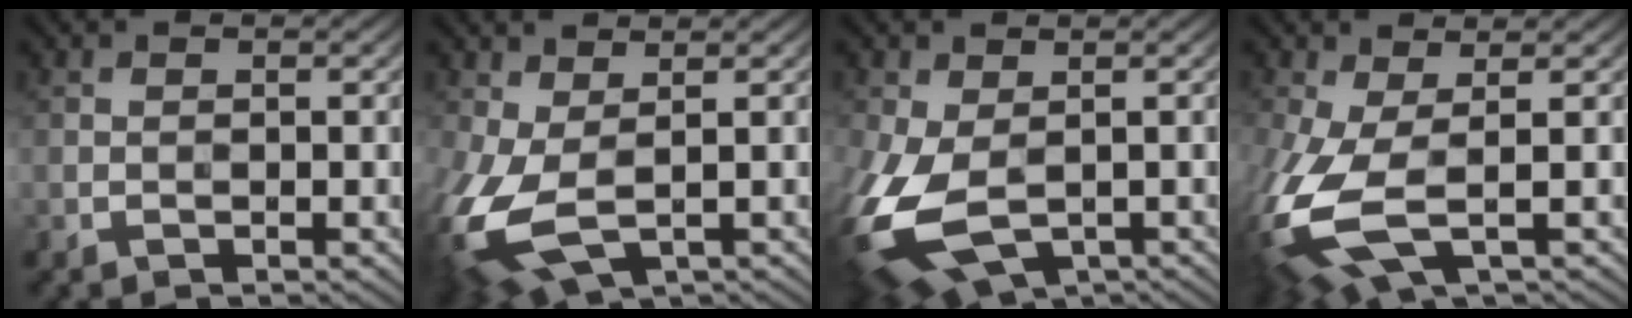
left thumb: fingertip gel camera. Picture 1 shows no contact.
{"total": 8.9, "force": [-1.1, 5.0, 7.2], "torque": [-0.204, -0.023, -0.015]}
{"total": 11.5, "force": [-3.1, 7.0, 8.5], "torque": [-0.233, -0.042, -0.042]}
{"total": 9.6, "force": [-1.6, 4.3, 8.4], "torque": [-0.223, -0.020, -0.031]}